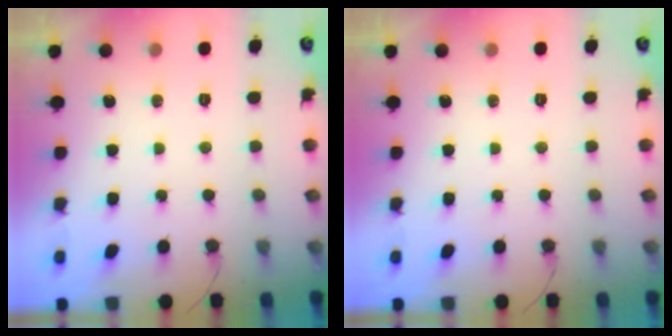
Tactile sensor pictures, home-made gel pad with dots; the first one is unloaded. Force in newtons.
{"total": 0.0}